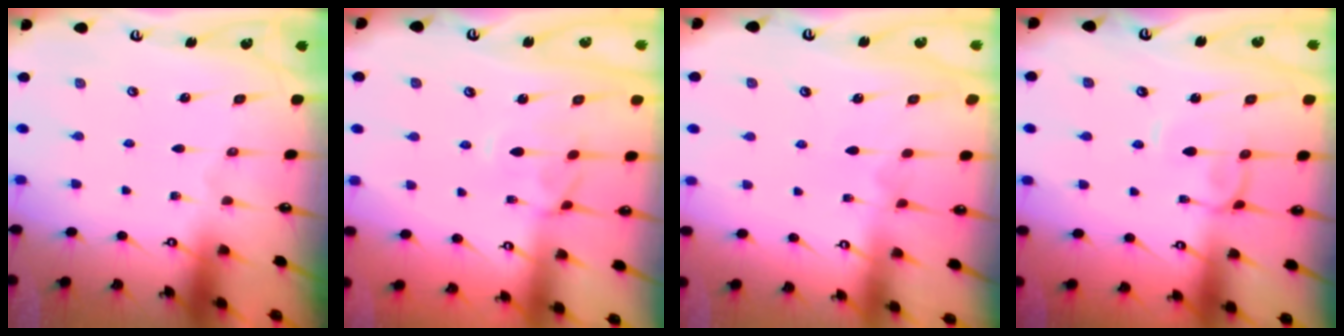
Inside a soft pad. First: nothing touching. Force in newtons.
{"total": 1.1, "press": 0.8, "slide": 0.7}
{"total": 4.0, "press": 4.0, "slide": 0.1}
{"total": 2.3, "press": 2.3, "slide": 0.4}